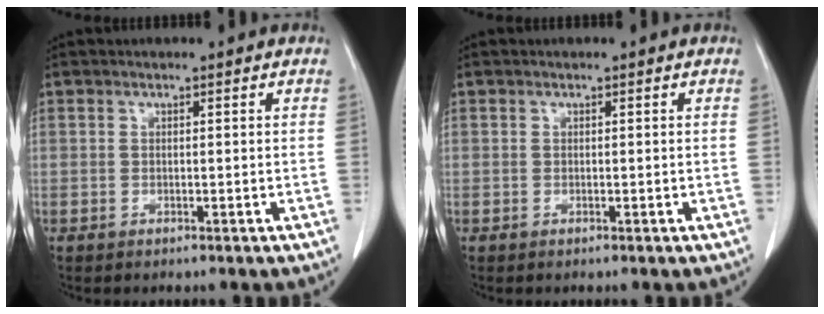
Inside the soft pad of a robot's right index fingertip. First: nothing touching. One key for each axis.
{"total": 0.0}